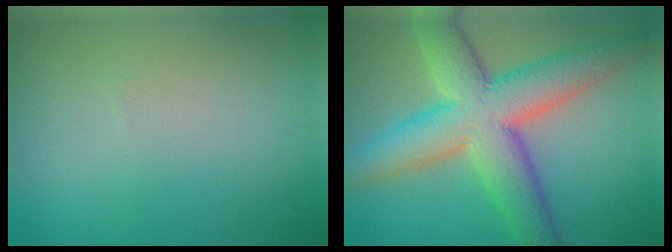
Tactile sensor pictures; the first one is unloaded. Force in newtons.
{"total": 10.1, "press": 10.1, "slide": 0.3}